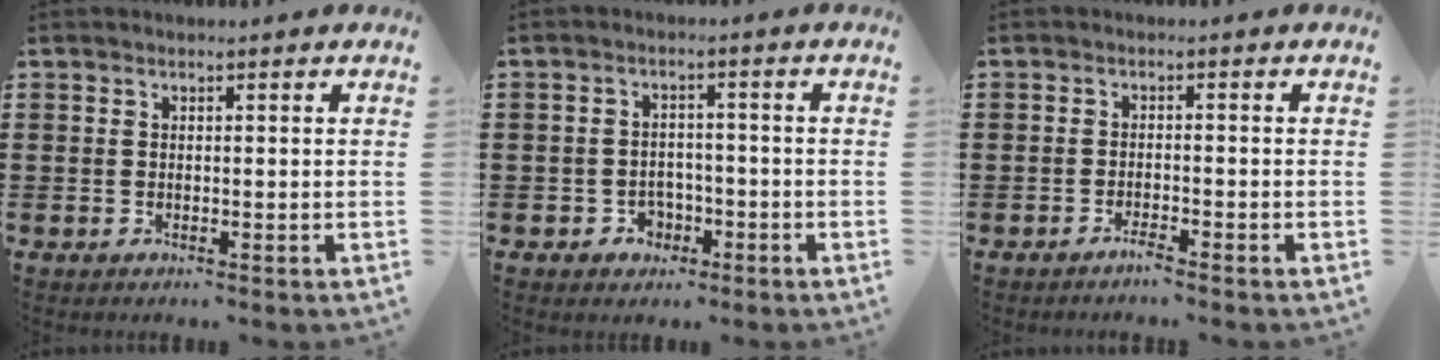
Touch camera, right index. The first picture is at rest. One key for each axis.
{"total": 2.6, "fx": -1.6, "fy": 1.9, "fz": 0.7, "tx": -0.020, "ty": 0.000, "tz": -0.036}
{"total": 1.6, "fx": -1.4, "fy": 0.0, "fz": 0.6, "tx": -0.012, "ty": -0.001, "tz": -0.027}